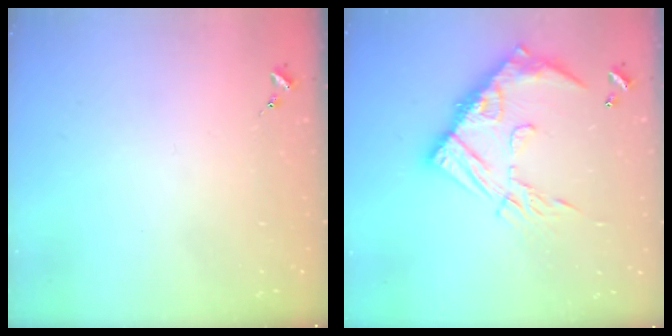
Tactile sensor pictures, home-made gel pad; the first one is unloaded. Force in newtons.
{"total": 19.1, "press": 19.0, "slide": 1.8}